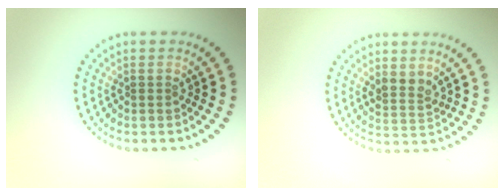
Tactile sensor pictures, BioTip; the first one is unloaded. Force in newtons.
{"total": 2.2, "press": 2.0, "slide": 0.9}